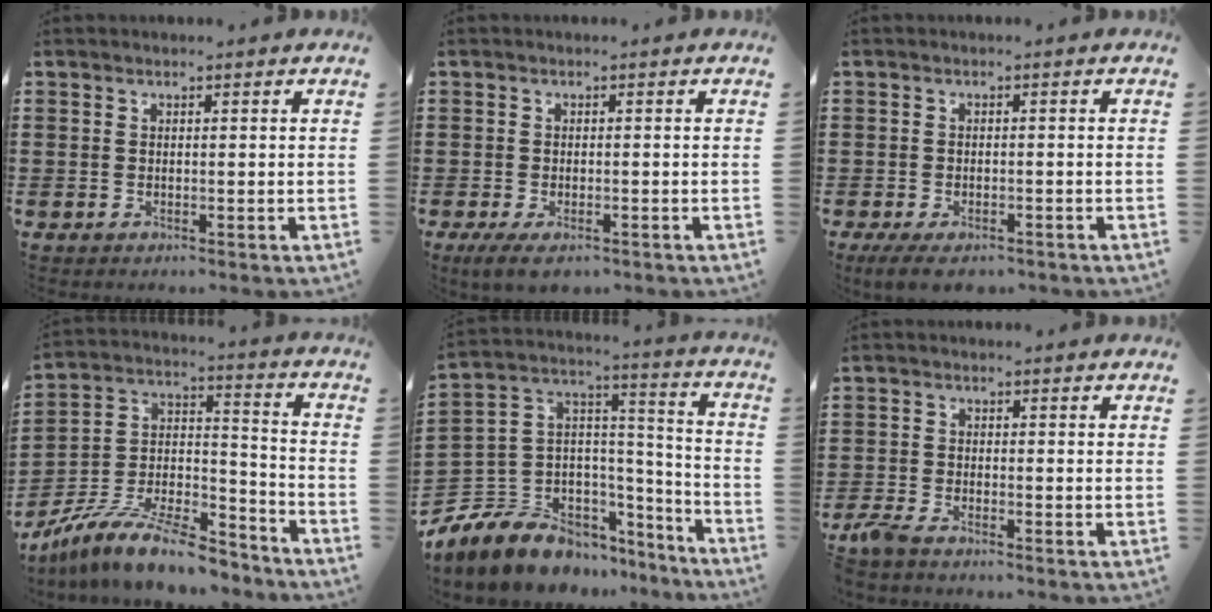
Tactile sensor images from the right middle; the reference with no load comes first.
{"total": 2.4, "force": [-1.8, 0.7, 1.4], "torque": [-0.040, -0.006, -0.039]}
{"total": 2.7, "force": [-2.2, 0.8, 1.3], "torque": [-0.039, -0.006, -0.046]}
{"total": 11.6, "force": [-9.9, 1.7, 5.7], "torque": [-0.112, 0.014, -0.193]}
{"total": 9.9, "force": [-7.1, 6.3, 2.6], "torque": [-0.093, -0.003, -0.141]}
{"total": 2.9, "force": [-2.5, 0.5, 1.4], "torque": [-0.053, -0.009, -0.057]}